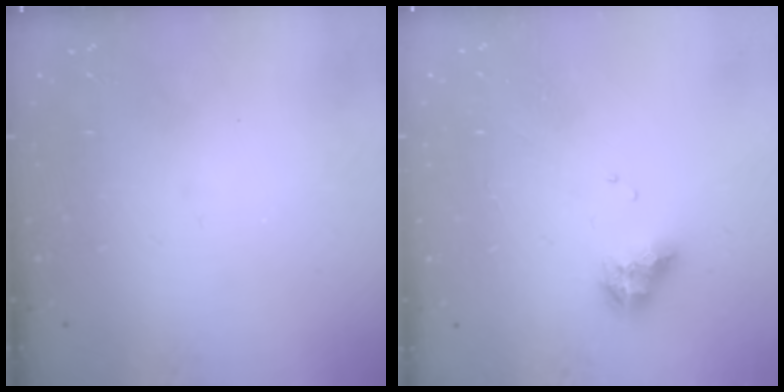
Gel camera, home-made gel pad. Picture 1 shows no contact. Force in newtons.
{"total": 9.7, "press": 9.6, "slide": 1.1}